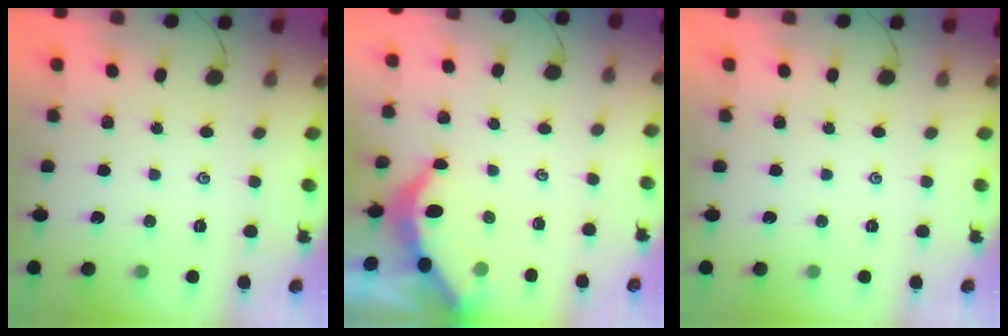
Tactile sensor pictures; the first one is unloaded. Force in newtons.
{"total": 3.8, "press": 3.8, "slide": 0.4}
{"total": 0.0}